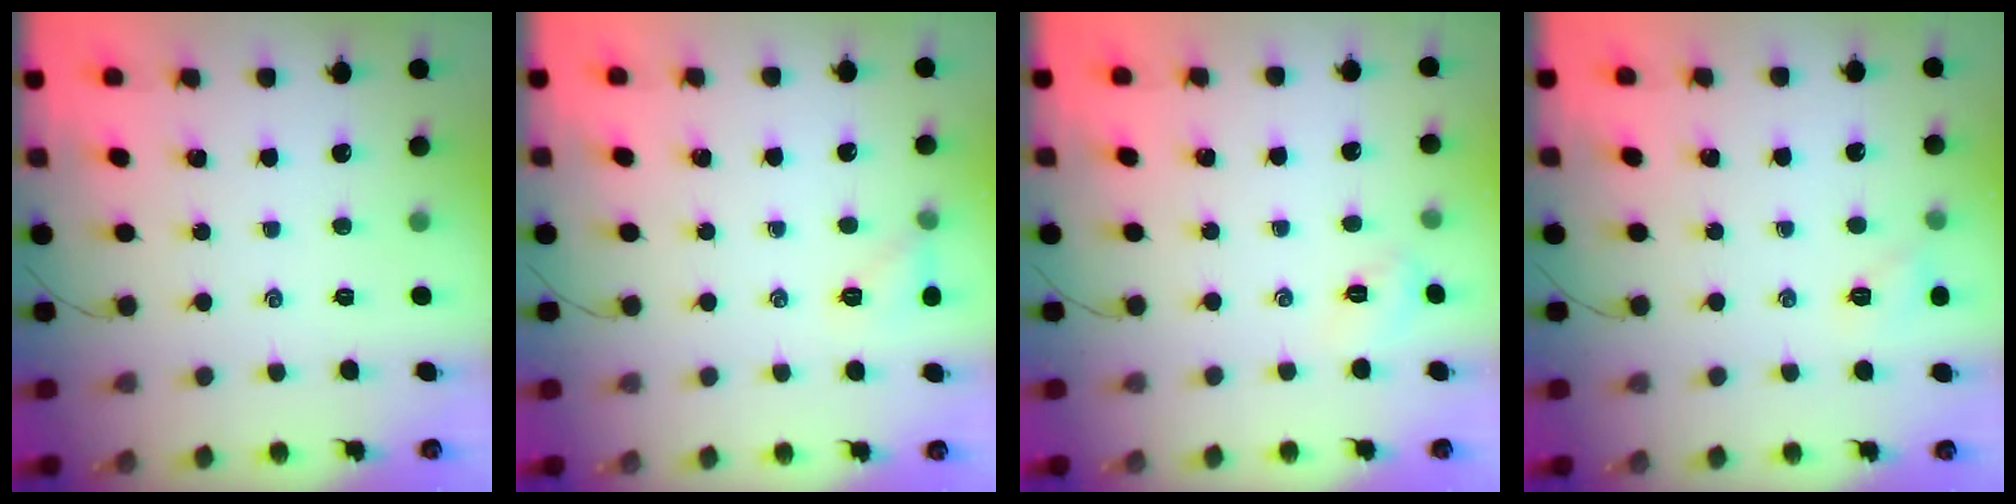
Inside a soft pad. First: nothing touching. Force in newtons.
{"total": 6.0, "press": 5.8, "slide": 1.5}
{"total": 3.2, "press": 3.1, "slide": 1.0}
{"total": 5.9, "press": 5.6, "slide": 1.7}